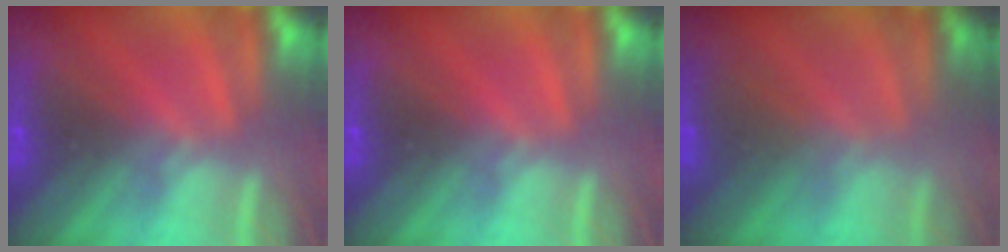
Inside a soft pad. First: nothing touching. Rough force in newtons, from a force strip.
{"total": 0.0}
{"total": 2.8}